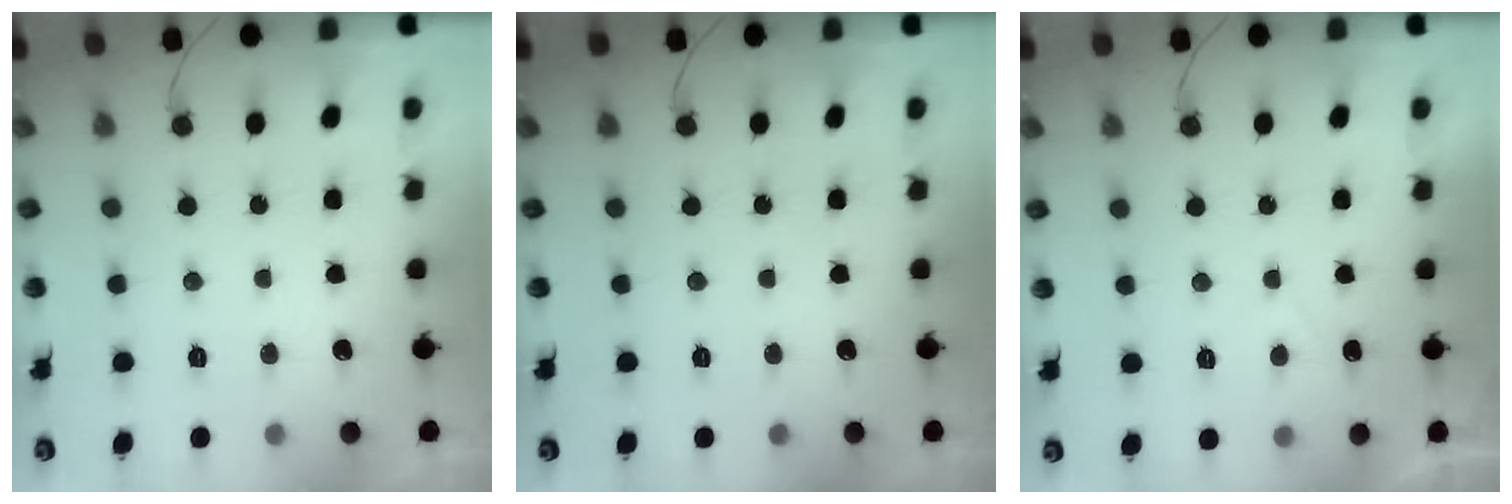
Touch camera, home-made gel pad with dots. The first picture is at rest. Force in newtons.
{"total": 0.0}
{"total": 1.6, "press": 1.6, "slide": 0.5}